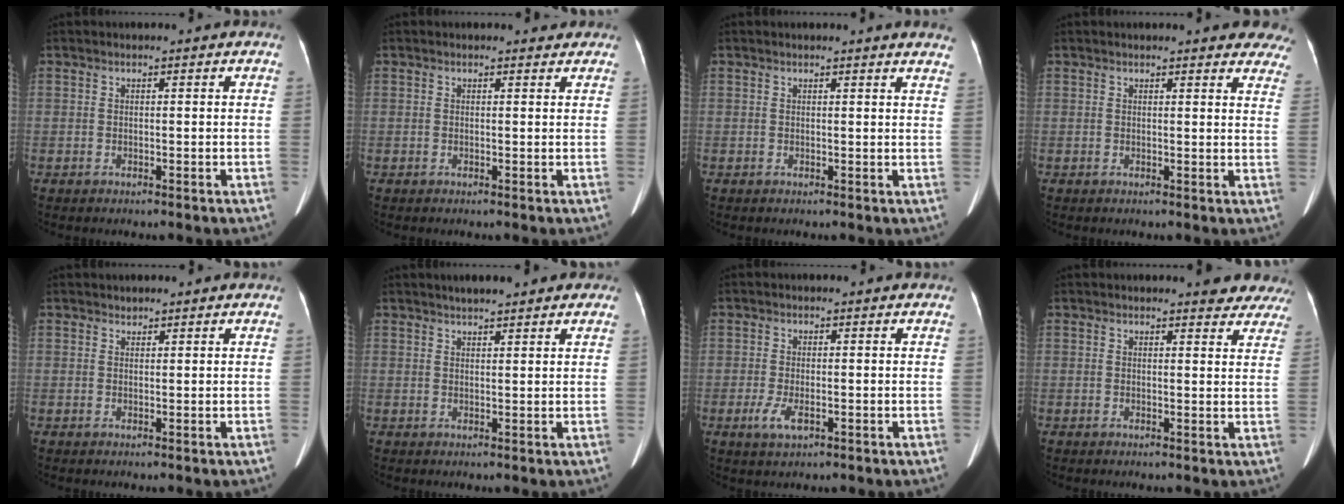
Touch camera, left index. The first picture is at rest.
{"total": 1.3, "force": [1.2, 0.5, 0.1], "torque": [-0.005, -0.001, 0.008]}
{"total": 4.7, "force": [4.5, -0.1, 1.4], "torque": [-0.012, -0.014, 0.022]}
{"total": 14.8, "force": [13.7, 3.3, 4.5], "torque": [-0.019, -0.034, 0.128]}
{"total": 0.6, "force": [0.5, 0.2, 0.0], "torque": [-0.002, 0.000, 0.007]}
{"total": 4.4, "force": [3.6, 0.8, 2.4], "torque": [-0.032, 0.022, 0.053]}
{"total": 3.3, "force": [-1.2, 1.2, 2.8], "torque": [-0.066, -0.007, -0.017]}
{"total": 6.6, "force": [6.1, 1.9, 1.7], "torque": [0.002, -0.013, 0.044]}